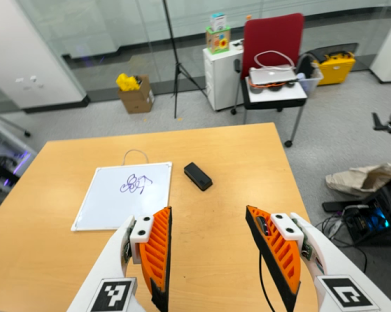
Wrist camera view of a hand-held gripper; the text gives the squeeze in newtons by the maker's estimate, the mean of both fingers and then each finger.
{"total": 0.0}